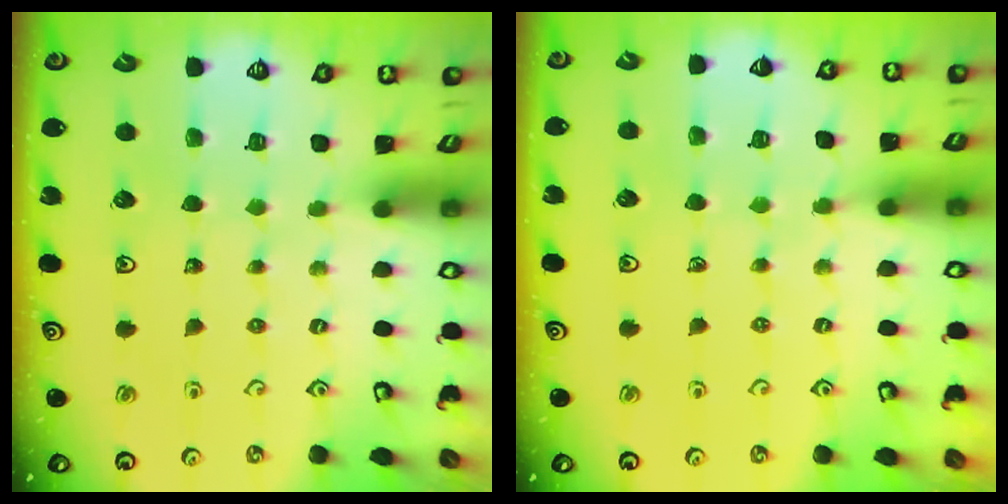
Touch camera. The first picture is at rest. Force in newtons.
{"total": 5.7, "press": 5.5, "slide": 1.3}